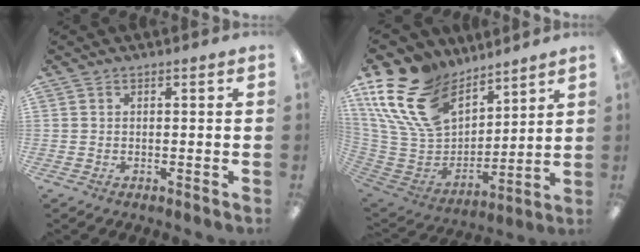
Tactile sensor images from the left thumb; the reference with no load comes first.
{"total": 22.3, "force": [12.9, 13.9, 11.7], "torque": [-0.269, -0.062, 0.242]}